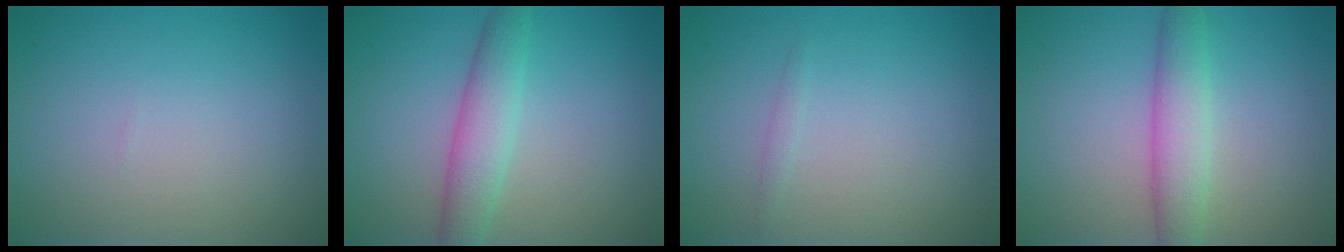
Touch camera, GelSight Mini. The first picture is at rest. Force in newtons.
{"total": 3.5, "press": 3.5, "slide": 0.0}
{"total": 0.6, "press": 0.5, "slide": 0.0}
{"total": 3.6, "press": 3.6, "slide": 0.1}